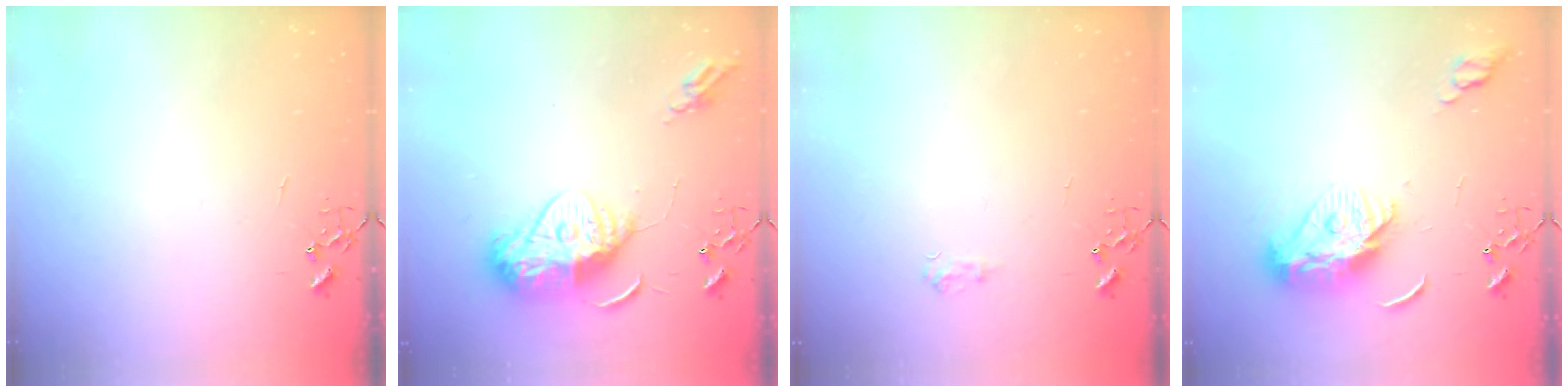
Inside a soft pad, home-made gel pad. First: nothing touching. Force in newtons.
{"total": 14.4, "press": 14.3, "slide": 1.2}
{"total": 5.7, "press": 5.7, "slide": 0.6}
{"total": 10.9, "press": 10.9, "slide": 0.9}